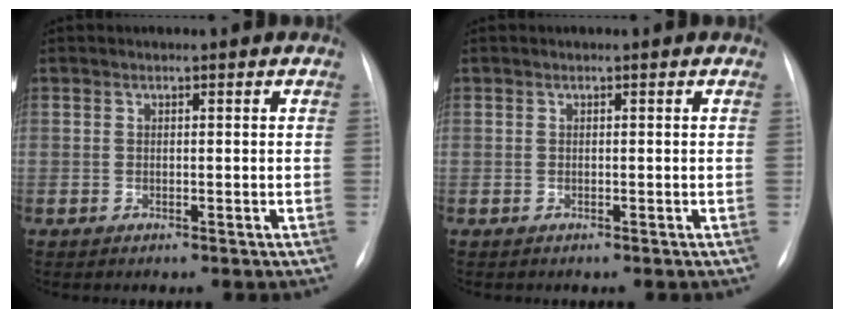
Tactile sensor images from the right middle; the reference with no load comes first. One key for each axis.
{"total": 0.0}